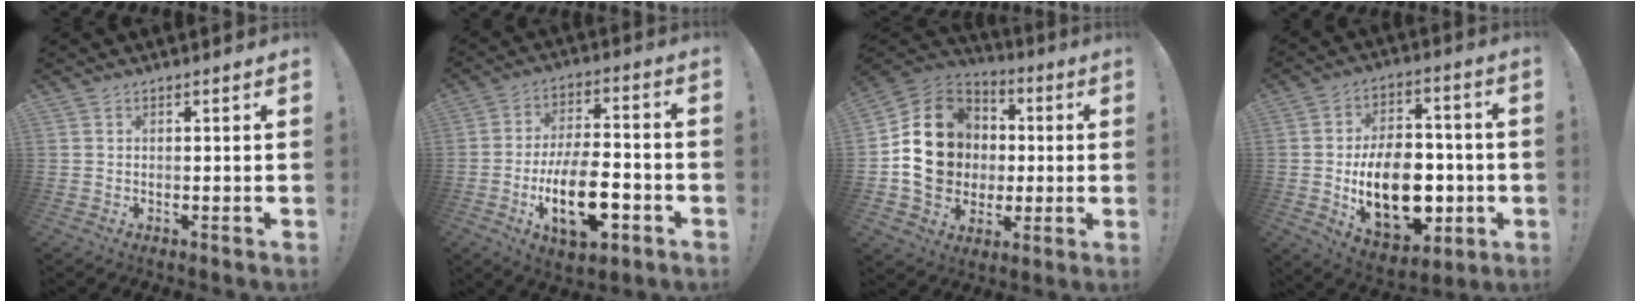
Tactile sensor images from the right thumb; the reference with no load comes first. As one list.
[{"total": 18.2, "force": [-6.3, 8.4, 14.9], "torque": [-0.253, 0.019, -0.102]}, {"total": 18.5, "force": [0.2, 16.2, 9.0], "torque": [-0.126, 0.019, 0.031]}, {"total": 20.9, "force": [-3.2, 13.7, 15.5], "torque": [-0.252, 0.007, -0.039]}]